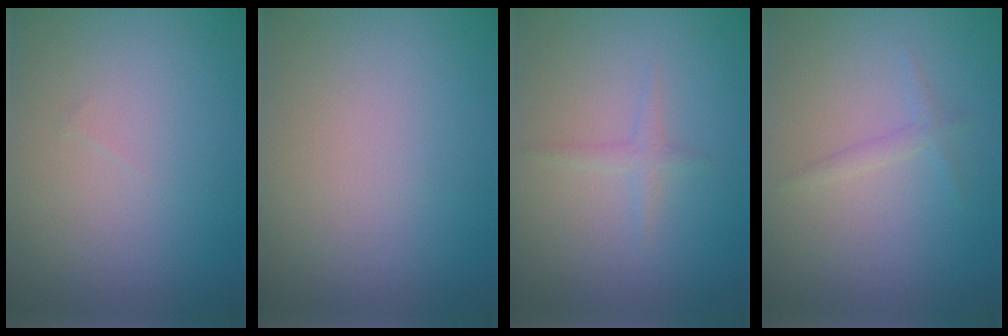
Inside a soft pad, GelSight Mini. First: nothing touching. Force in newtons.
{"total": 0.0}
{"total": 1.1, "press": 1.1, "slide": 0.0}
{"total": 1.0, "press": 1.0, "slide": 0.1}